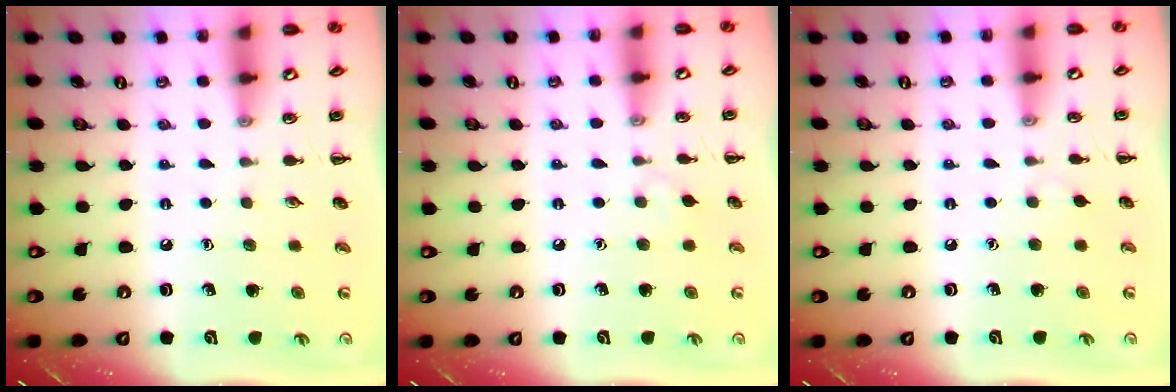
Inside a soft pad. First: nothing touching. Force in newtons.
{"total": 2.9, "press": 2.7, "slide": 1.2}
{"total": 2.3, "press": 2.1, "slide": 0.9}